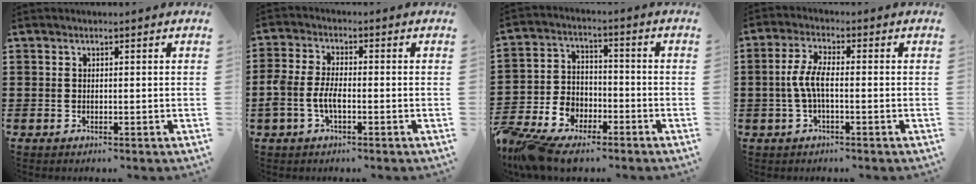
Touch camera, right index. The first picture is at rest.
{"total": 4.4, "force": [-1.5, 2.0, 3.6], "torque": [-0.093, -0.003, -0.035]}
{"total": 7.7, "force": [-5.4, 4.7, 2.8], "torque": [-0.090, 0.015, -0.111]}
{"total": 4.9, "force": [-0.9, 1.4, 4.6], "torque": [-0.111, -0.007, -0.025]}